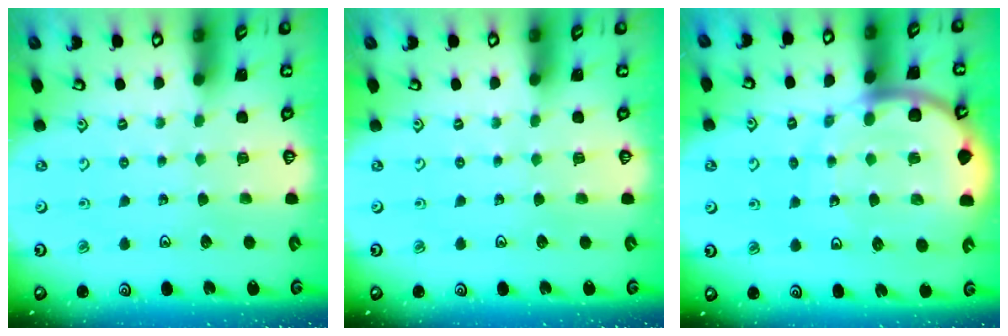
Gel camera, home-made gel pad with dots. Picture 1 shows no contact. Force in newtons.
{"total": 0.0}
{"total": 11.3, "press": 11.2, "slide": 1.3}